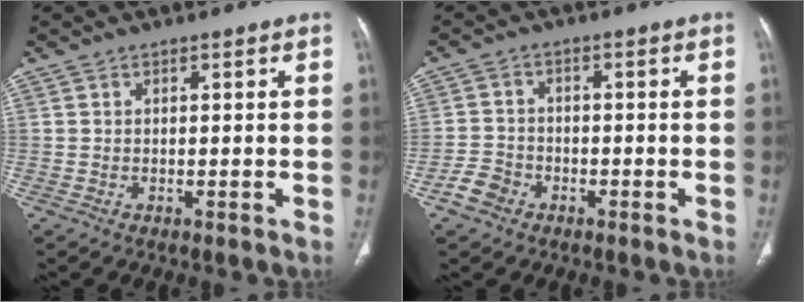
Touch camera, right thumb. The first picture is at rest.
{"total": 4.3, "force": [-2.5, 3.3, 1.4], "torque": [-0.020, 0.019, -0.047]}